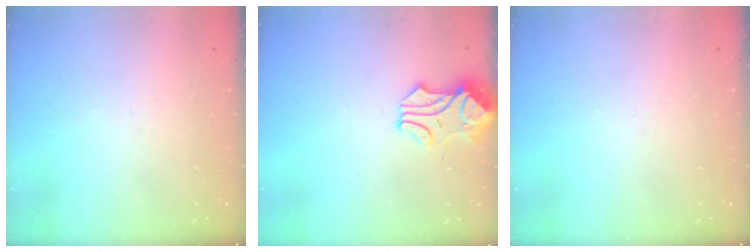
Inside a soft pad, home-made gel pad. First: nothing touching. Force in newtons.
{"total": 0.5, "press": 0.5, "slide": 0.1}
{"total": 0.0}